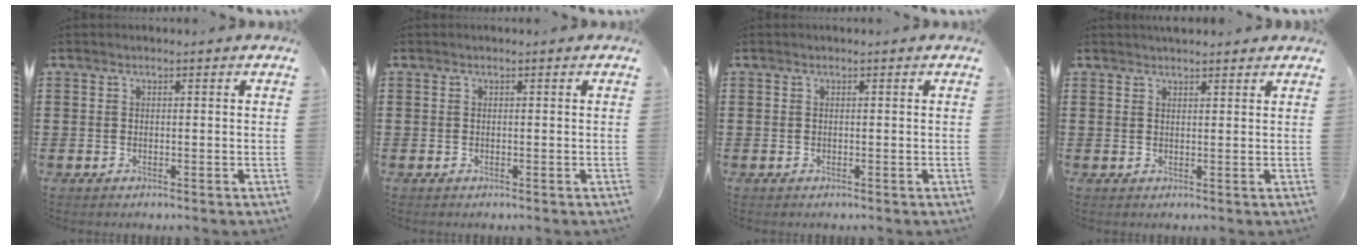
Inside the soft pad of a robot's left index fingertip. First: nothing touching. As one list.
[{"total": 0.0}, {"total": 0.0}, {"total": 1.7, "force": [1.6, 0.3, 0.3], "torque": [-0.010, 0.003, 0.032]}]